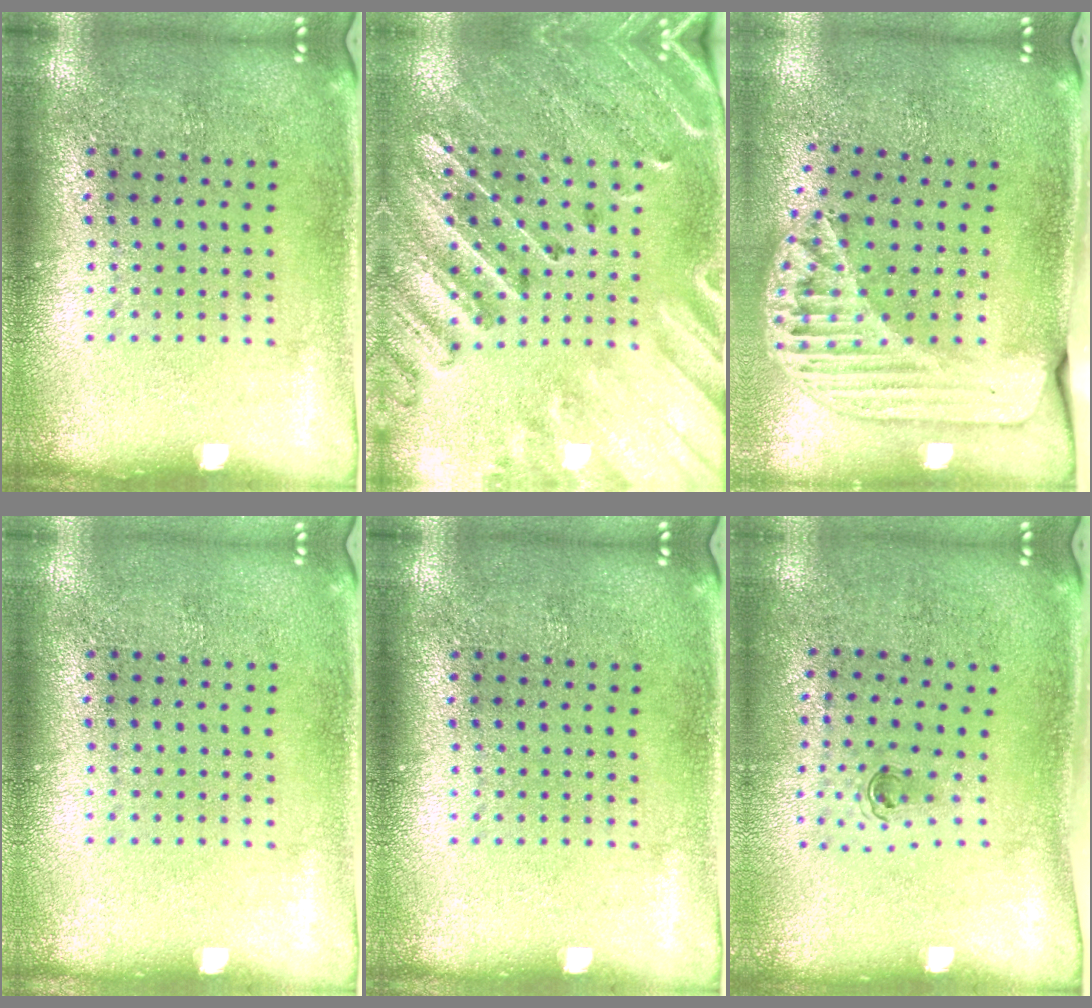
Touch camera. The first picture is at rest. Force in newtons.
{"total": 2.8, "press": 2.7, "slide": 0.8}
{"total": 1.8, "press": 1.6, "slide": 0.9}
{"total": 0.0}
{"total": 0.0}
{"total": 0.7, "press": 0.4, "slide": 0.6}